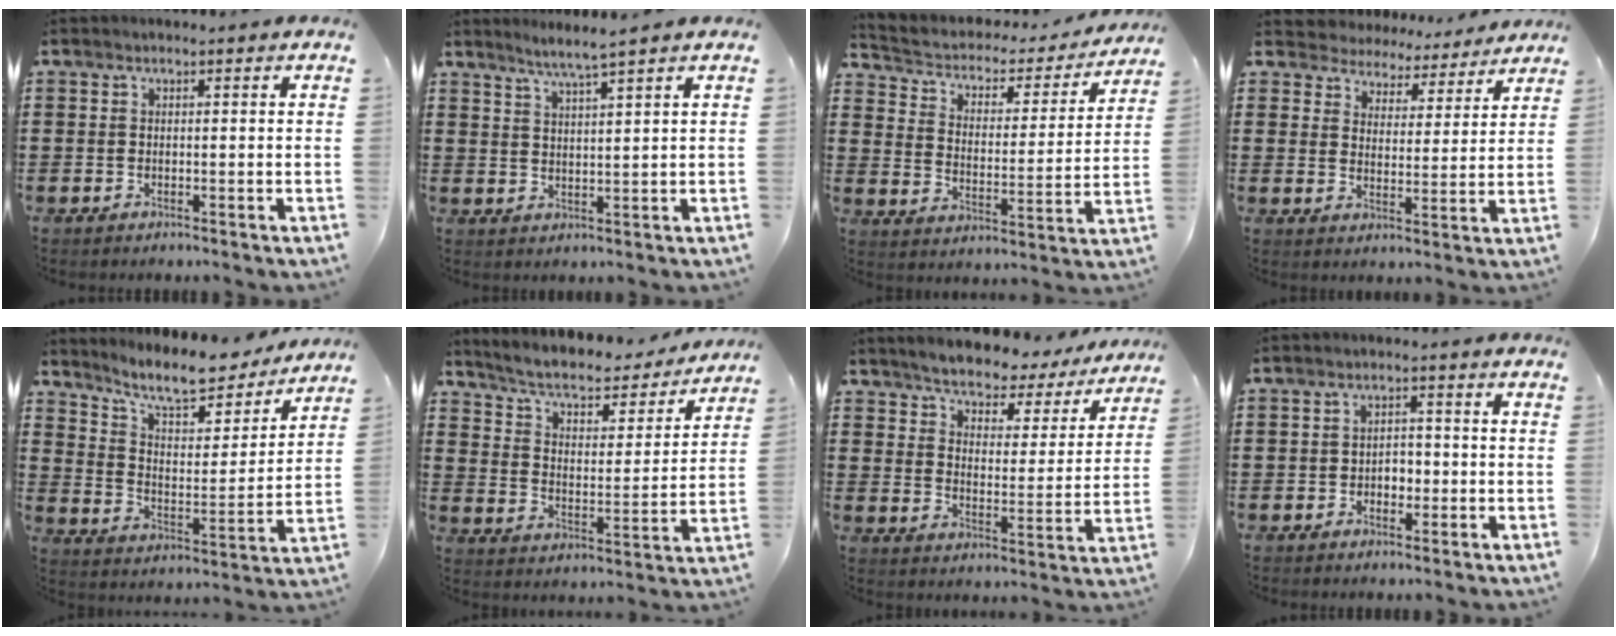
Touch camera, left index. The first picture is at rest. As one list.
[{"total": 3.4, "force": [2.9, -0.7, 1.7], "torque": [-0.040, -0.009, 0.051]}, {"total": 2.6, "force": [1.8, 1.8, 0.7], "torque": [-0.031, -0.017, 0.021]}, {"total": 4.8, "force": [4.8, 0.8, -0.4], "torque": [-0.021, -0.035, 0.081]}, {"total": 9.9, "force": [9.0, 1.2, 4.0], "torque": [-0.096, -0.059, 0.155]}, {"total": 5.0, "force": [4.2, 1.2, 2.5], "torque": [-0.069, -0.029, 0.063]}, {"total": 4.4, "force": [4.4, 0.4, 0.4], "torque": [-0.036, -0.036, 0.069]}, {"total": 2.2, "force": [-0.7, 1.6, 1.4], "torque": [-0.030, 0.006, -0.018]}]